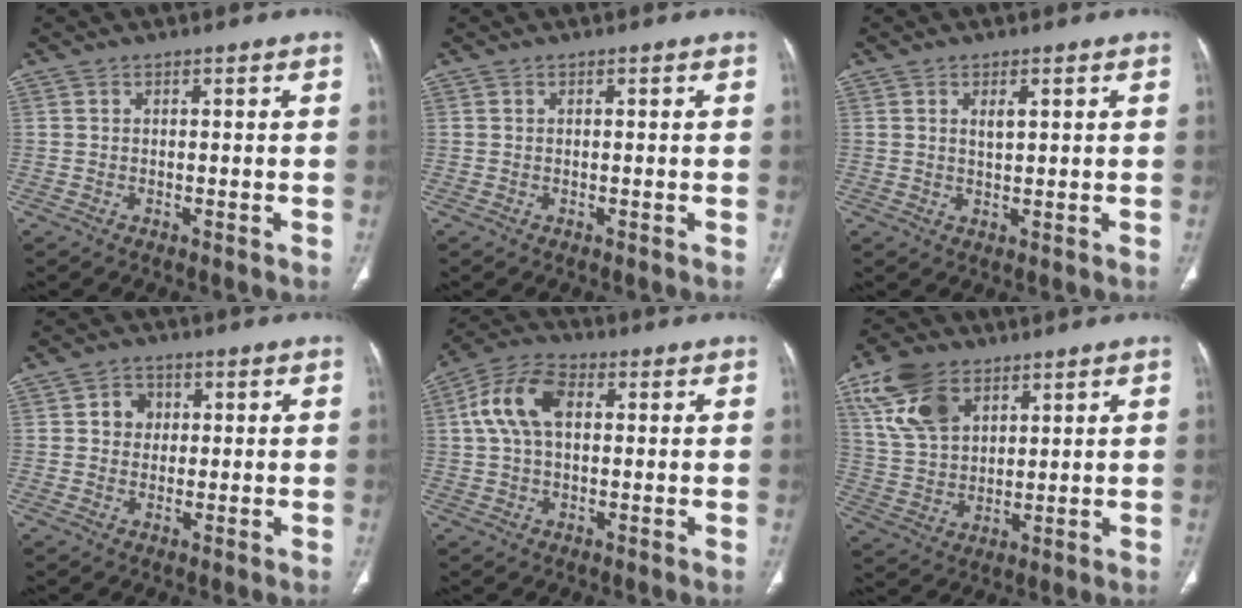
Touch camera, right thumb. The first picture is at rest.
{"total": 0.0}
{"total": 2.5, "force": [1.0, 1.0, 2.1], "torque": [-0.035, -0.006, 0.019]}
{"total": 3.9, "force": [0.8, 3.5, 1.7], "torque": [-0.004, 0.004, 0.009]}
{"total": 10.3, "force": [2.0, 6.2, 7.9], "torque": [-0.160, 0.026, 0.033]}
{"total": 12.8, "force": [6.6, 7.9, 7.6], "torque": [-0.133, -0.016, 0.137]}